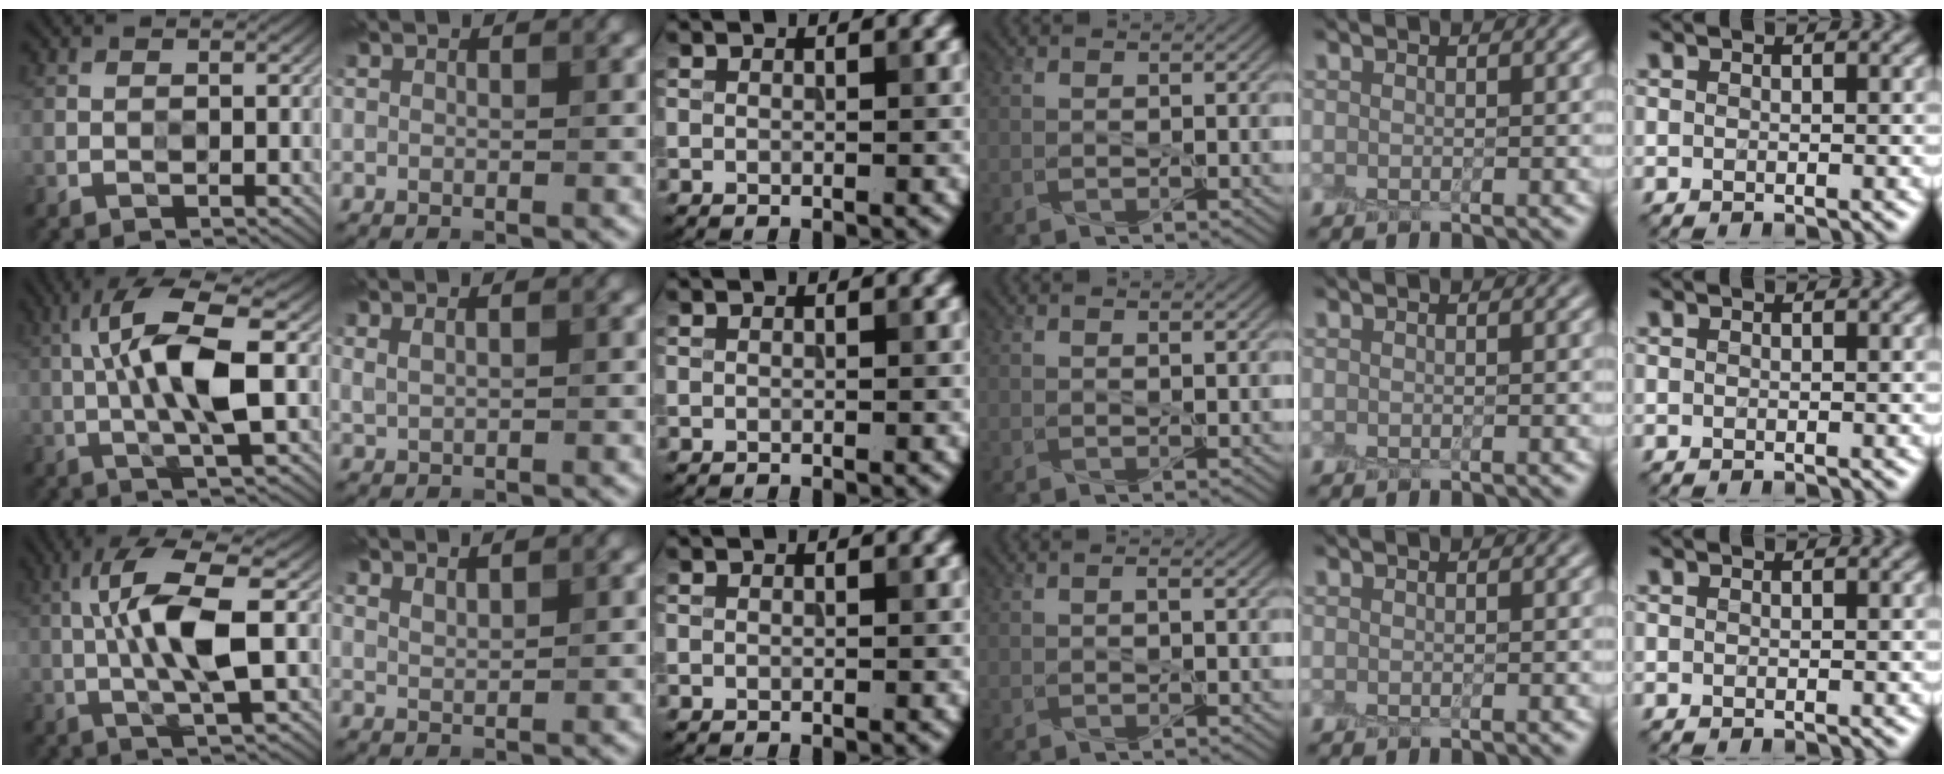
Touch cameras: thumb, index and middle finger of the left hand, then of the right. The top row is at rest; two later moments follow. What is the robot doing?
{"motion": "peel", "object": "plastic wrap"}